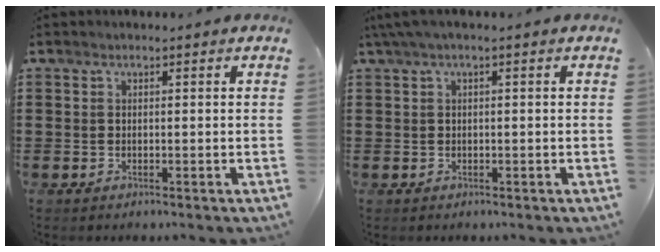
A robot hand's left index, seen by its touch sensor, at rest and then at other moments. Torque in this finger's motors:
{"motor_torque": [0.23, -0.19, 0.38, 0.09]}